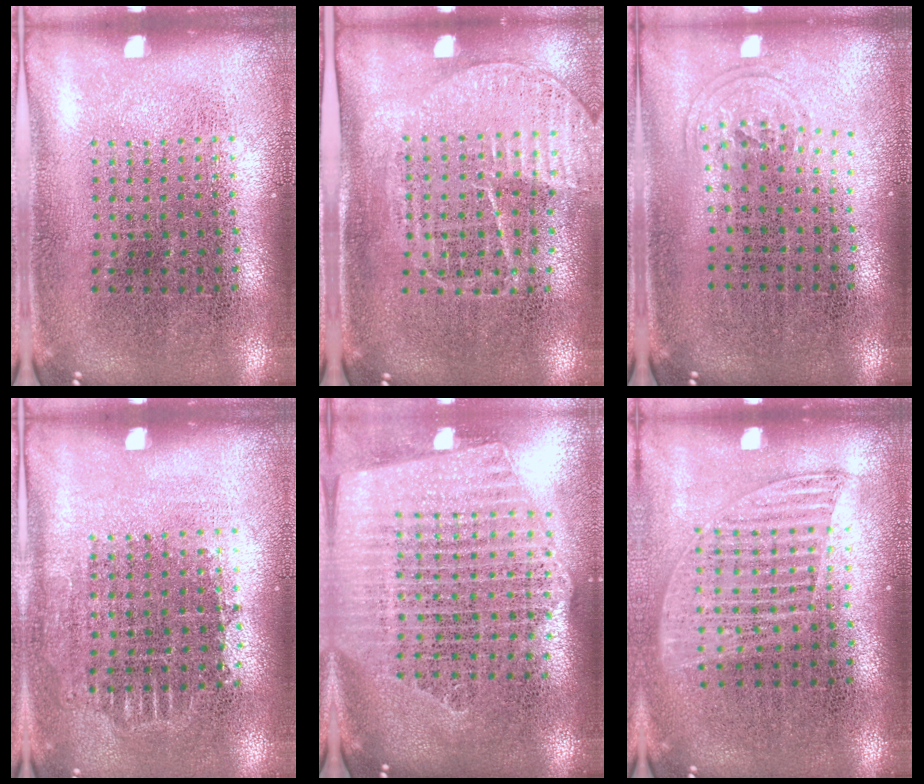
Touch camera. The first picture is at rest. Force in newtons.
{"total": 1.3, "press": 1.3, "slide": 0.2}
{"total": 0.9, "press": 0.6, "slide": 0.7}
{"total": 0.7, "press": 0.7, "slide": 0.2}
{"total": 2.4, "press": 2.2, "slide": 1.2}
{"total": 1.2, "press": 1.1, "slide": 0.6}